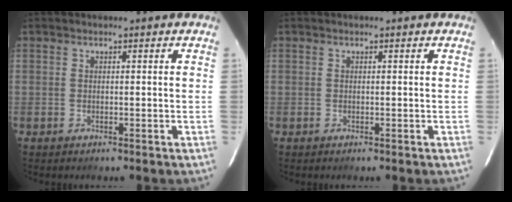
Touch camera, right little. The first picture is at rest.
{"total": 0.0}